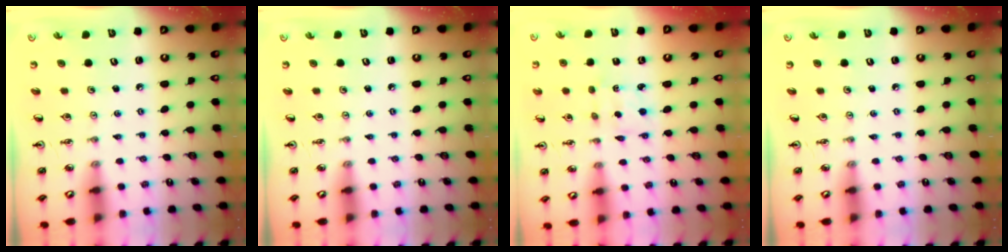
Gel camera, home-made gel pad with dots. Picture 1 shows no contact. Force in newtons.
{"total": 0.0}
{"total": 2.0, "press": 1.8, "slide": 0.7}
{"total": 0.0}